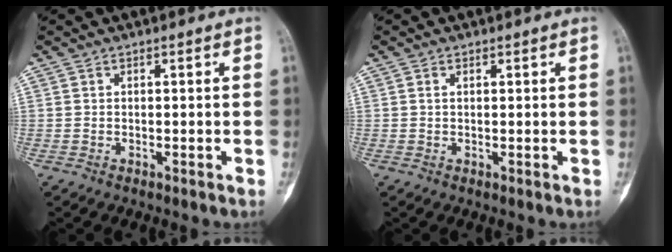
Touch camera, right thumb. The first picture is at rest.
{"total": 0.6, "force": [0.3, 0.3, 0.5], "torque": [-0.009, 0.000, 0.004]}